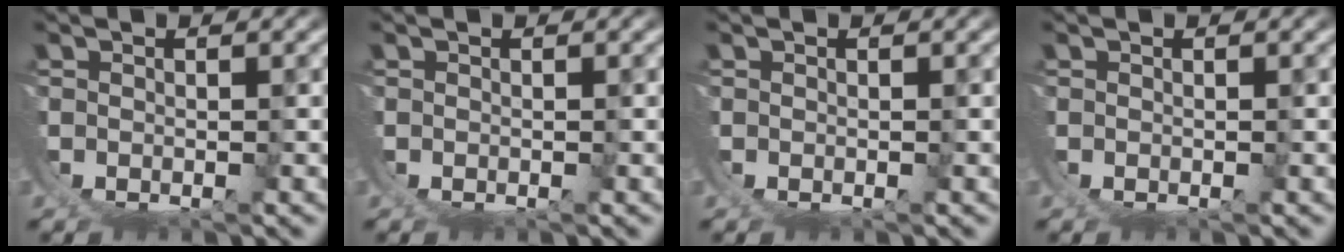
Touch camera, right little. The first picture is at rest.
{"total": 0.0}
{"total": 0.0}
{"total": 0.0}